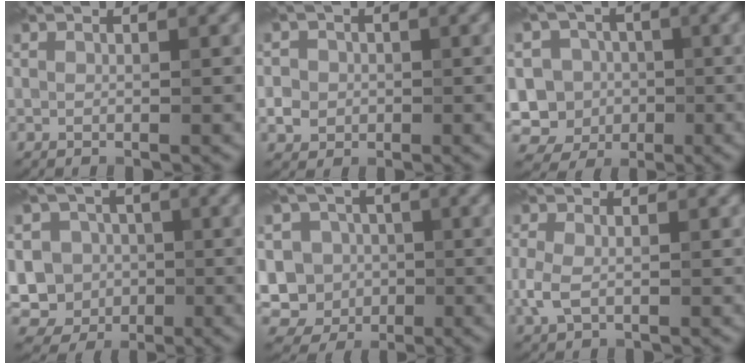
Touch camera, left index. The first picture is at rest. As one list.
[{"total": 3.5, "force": [0.0, 3.3, 1.0], "torque": [0.002, 0.015, -0.014]}, {"total": 9.2, "force": [-1.6, 8.7, 2.5], "torque": [-0.053, 0.025, -0.060]}, {"total": 10.0, "force": [-1.1, 9.5, 3.0], "torque": [-0.072, 0.024, -0.052]}, {"total": 9.8, "force": [-0.9, 9.3, 2.8], "torque": [-0.067, 0.029, -0.050]}, {"total": 2.5, "force": [-0.4, 1.7, 1.8], "torque": [-0.046, -0.001, -0.010]}]